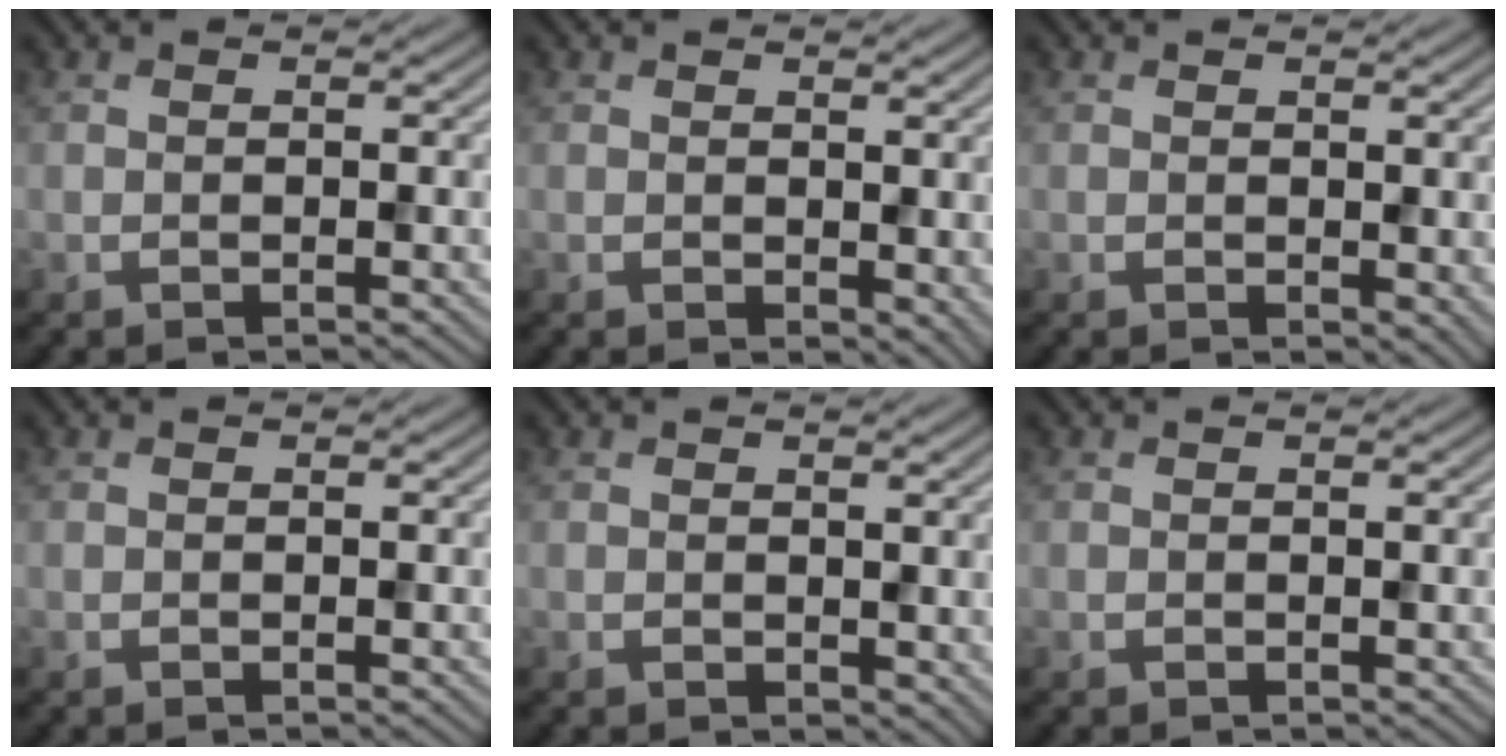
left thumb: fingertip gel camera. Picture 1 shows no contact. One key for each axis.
{"total": 2.1, "fx": 0.4, "fy": 1.4, "fz": 1.5, "tx": -0.023, "ty": -0.007, "tz": 0.010}
{"total": 1.5, "fx": 0.3, "fy": 1.0, "fz": 1.1, "tx": -0.015, "ty": -0.005, "tz": 0.008}
{"total": 0.0}
{"total": 1.2, "fx": 0.6, "fy": 0.9, "fz": 0.6, "tx": -0.010, "ty": -0.006, "tz": 0.014}
{"total": 0.0}